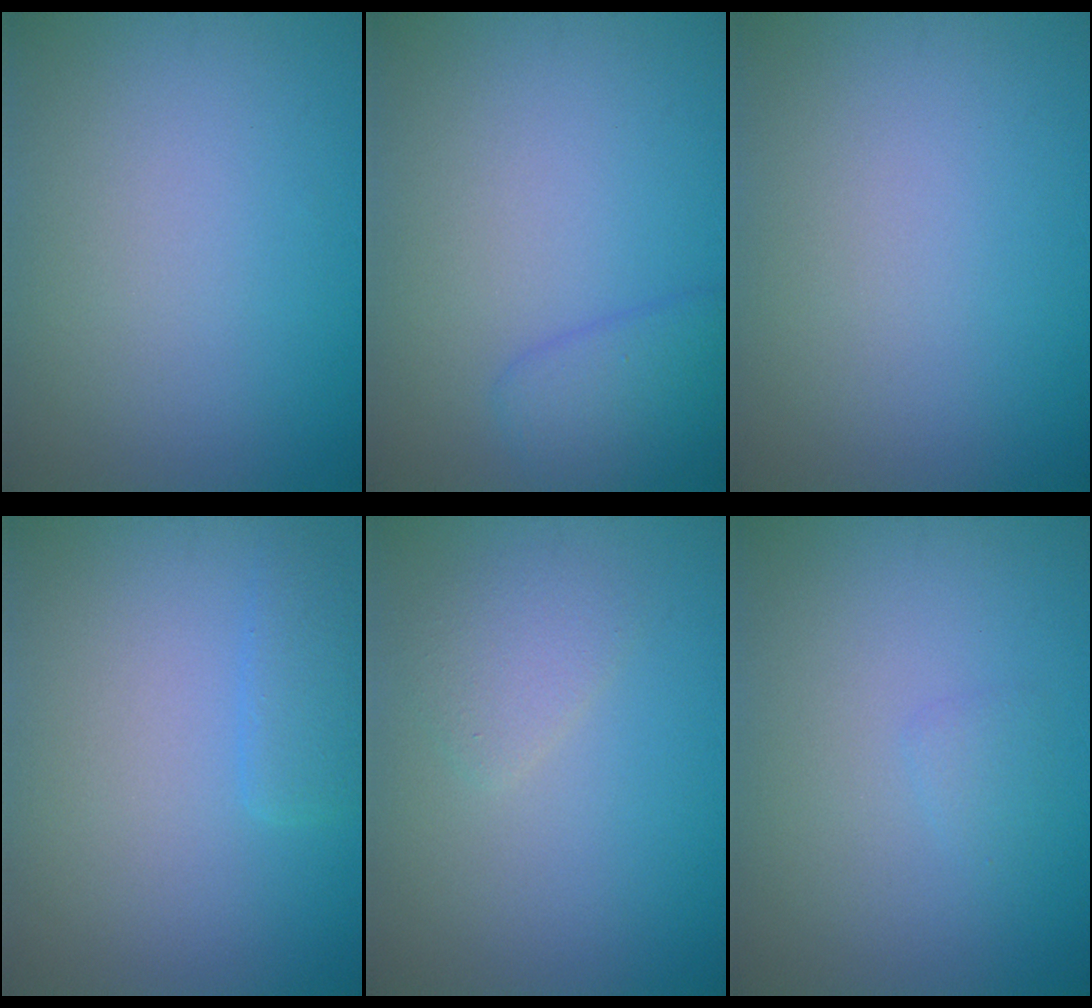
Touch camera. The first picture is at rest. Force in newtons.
{"total": 2.7, "press": 2.7, "slide": 0.2}
{"total": 0.0}
{"total": 1.8, "press": 1.8, "slide": 0.2}
{"total": 1.8, "press": 1.8, "slide": 0.2}
{"total": 0.8, "press": 0.8, "slide": 0.0}